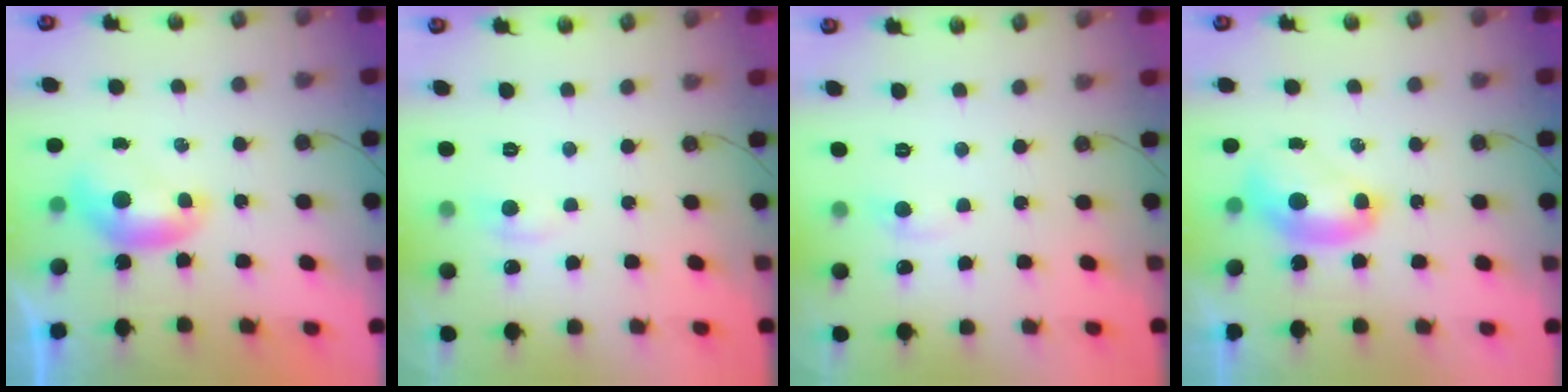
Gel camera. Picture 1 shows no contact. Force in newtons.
{"total": 1.6, "press": 1.4, "slide": 0.8}
{"total": 1.3, "press": 1.0, "slide": 0.8}
{"total": 2.5, "press": 2.5, "slide": 0.1}